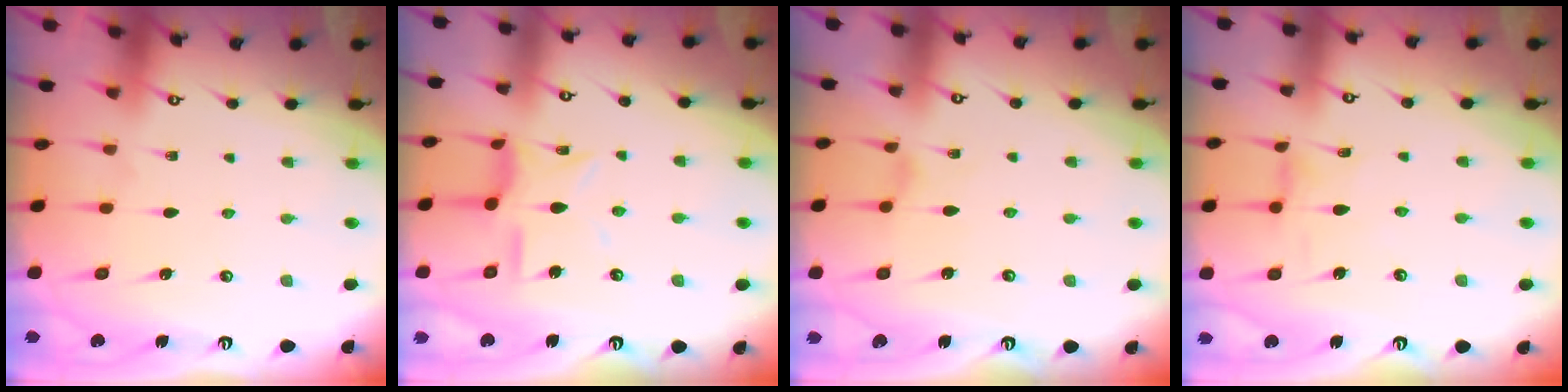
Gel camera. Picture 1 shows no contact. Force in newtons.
{"total": 9.6, "press": 9.6, "slide": 0.6}
{"total": 0.0}
{"total": 1.7, "press": 1.6, "slide": 0.1}